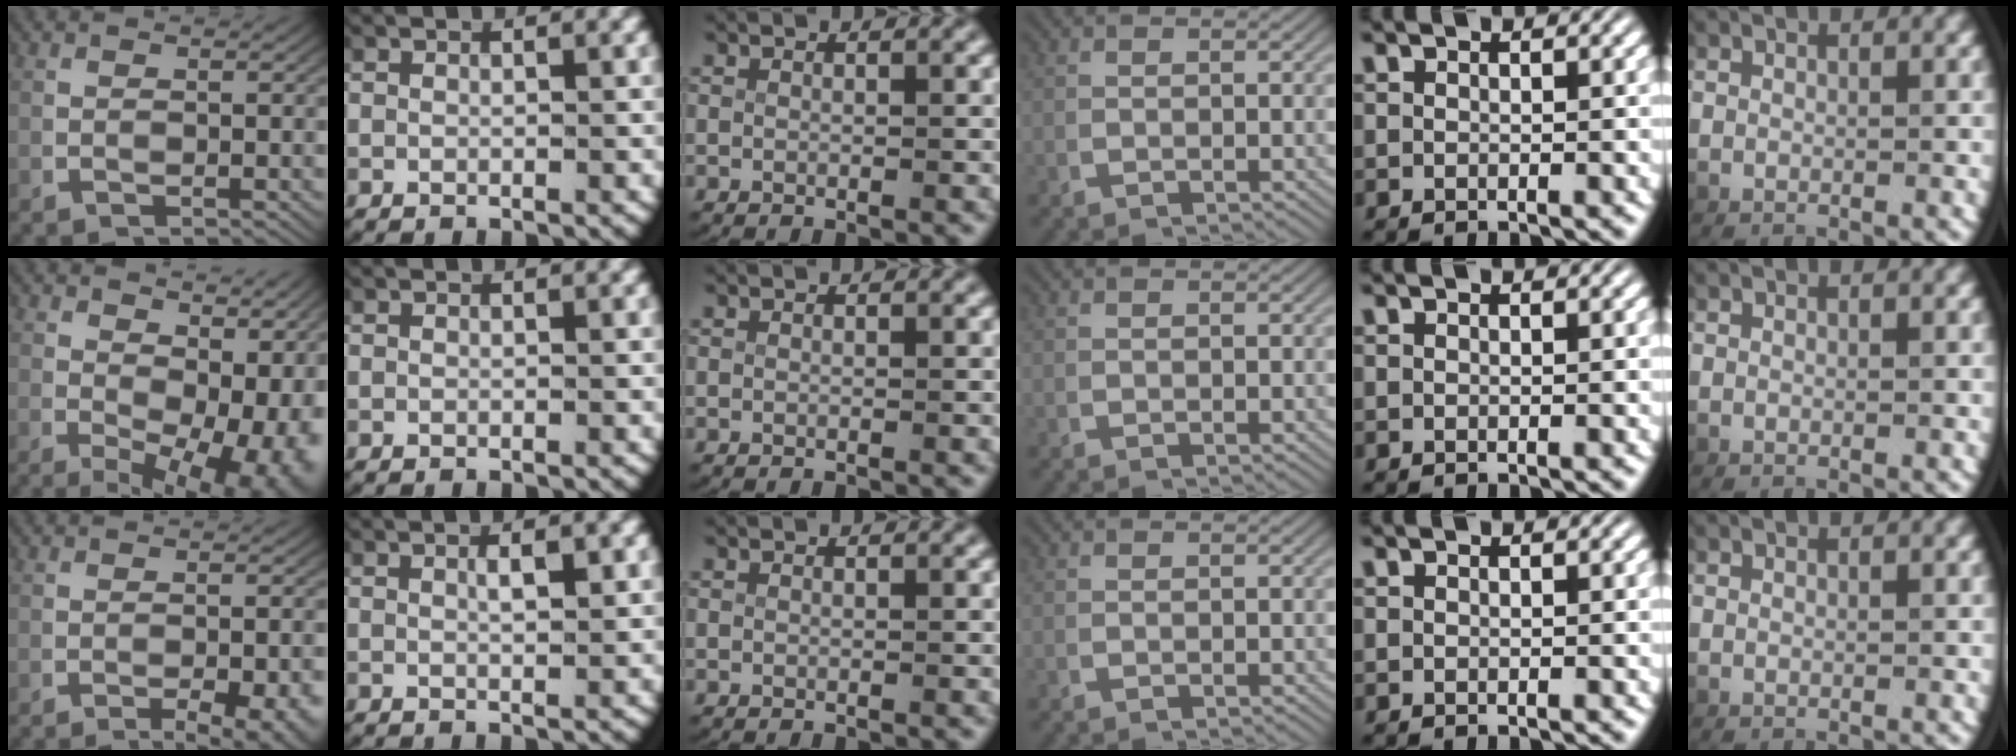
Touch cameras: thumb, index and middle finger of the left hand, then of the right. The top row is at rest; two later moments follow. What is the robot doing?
{"motion": "lift_and_place", "object": "map"}